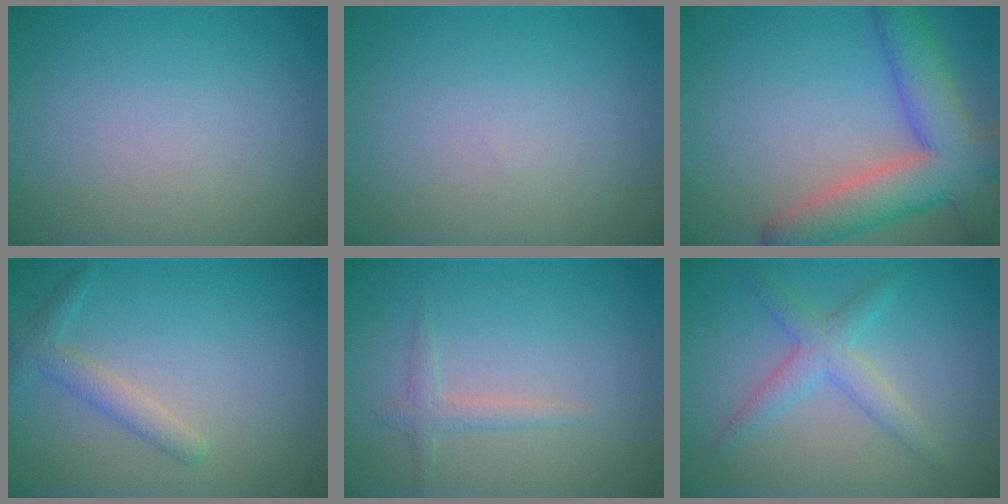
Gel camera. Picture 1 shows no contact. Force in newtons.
{"total": 0.0}
{"total": 8.8, "press": 8.8, "slide": 0.5}
{"total": 2.2, "press": 2.2, "slide": 0.1}
{"total": 1.4, "press": 1.4, "slide": 0.0}
{"total": 3.1, "press": 3.1, "slide": 0.1}